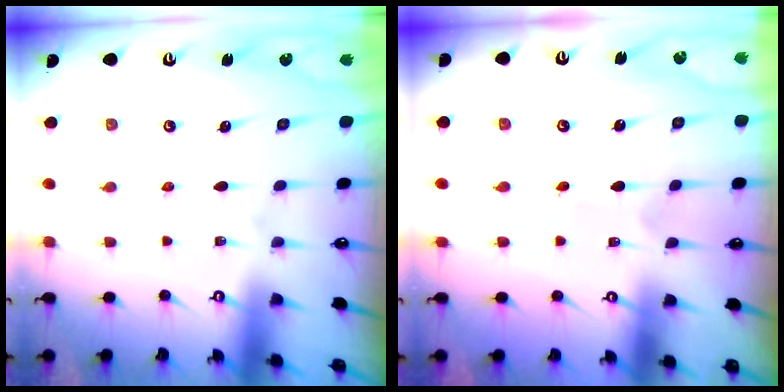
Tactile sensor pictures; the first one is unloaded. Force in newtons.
{"total": 1.2, "press": 1.2, "slide": 0.1}